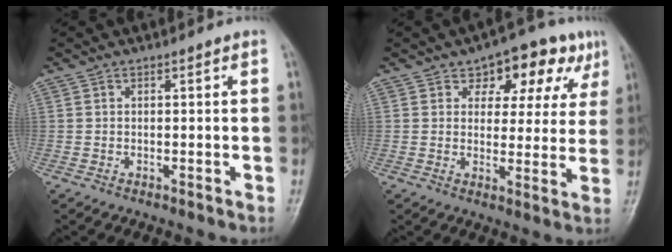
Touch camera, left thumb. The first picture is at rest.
{"total": 11.8, "force": [6.1, 7.1, 7.2], "torque": [-0.036, -0.011, 0.078]}